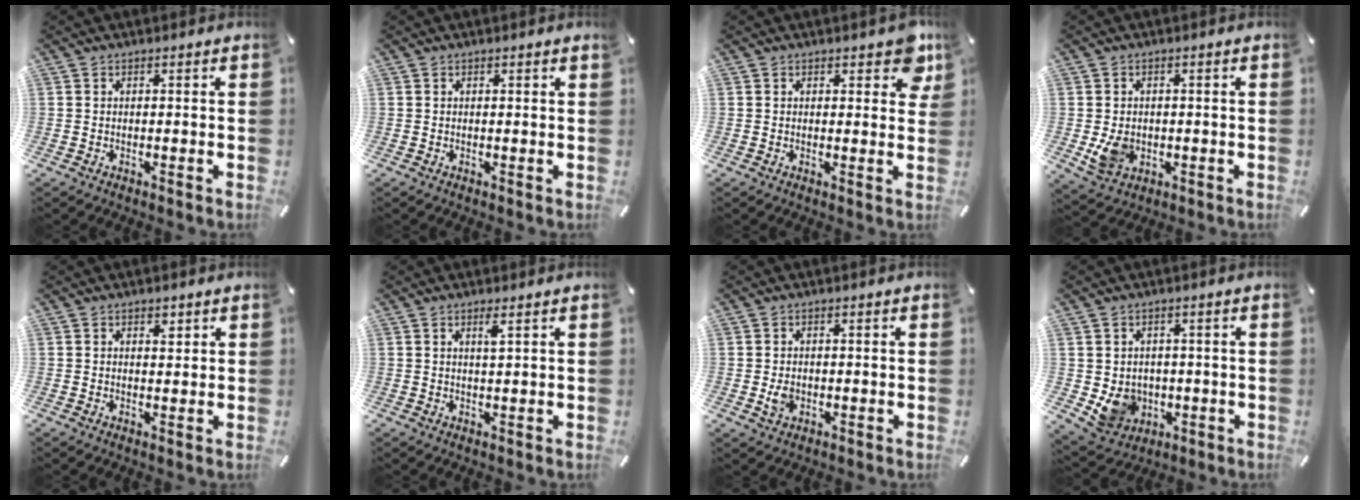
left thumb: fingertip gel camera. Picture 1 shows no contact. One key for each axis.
{"total": 0.0}
{"total": 5.9, "fx": 3.2, "fy": 3.2, "fz": 3.8, "tx": -0.035, "ty": -0.014, "tz": 0.050}
{"total": 5.9, "fx": -0.6, "fy": 4.9, "fz": 3.3, "tx": -0.059, "ty": -0.007, "tz": -0.014}
{"total": 1.6, "fx": 0.8, "fy": 1.3, "fz": 0.7, "tx": 0.001, "ty": -0.004, "tz": 0.010}
{"total": 2.0, "fx": 1.1, "fy": 0.1, "fz": 1.7, "tx": -0.036, "ty": -0.002, "tz": 0.018}
{"total": 2.9, "fx": -0.5, "fy": 2.3, "fz": 1.7, "tx": -0.028, "ty": -0.002, "tz": -0.010}
{"total": 7.5, "fx": -0.5, "fy": 7.1, "fz": 2.4, "tx": -0.057, "ty": -0.005, "tz": -0.005}